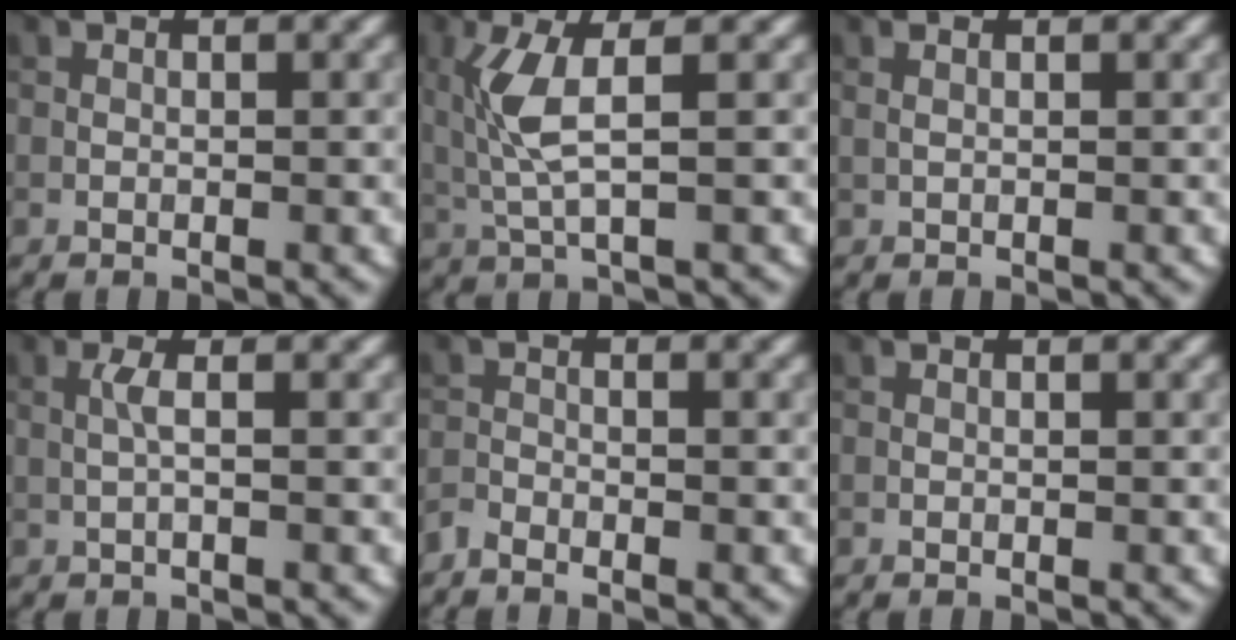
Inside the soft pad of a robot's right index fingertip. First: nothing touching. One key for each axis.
{"total": 4.0, "fx": 0.7, "fy": 0.8, "fz": 3.8, "tx": -0.093, "ty": -0.001, "tz": 0.020}
{"total": 0.8, "fx": 0.4, "fy": 0.3, "fz": 0.6, "tx": -0.013, "ty": -0.003, "tz": 0.007}
{"total": 1.3, "fx": 0.1, "fy": 0.1, "fz": 1.3, "tx": -0.030, "ty": 0.001, "tz": 0.002}
{"total": 1.4, "fx": -1.3, "fy": 0.2, "fz": 0.5, "tx": -0.013, "ty": -0.003, "tz": -0.033}
{"total": 0.0}